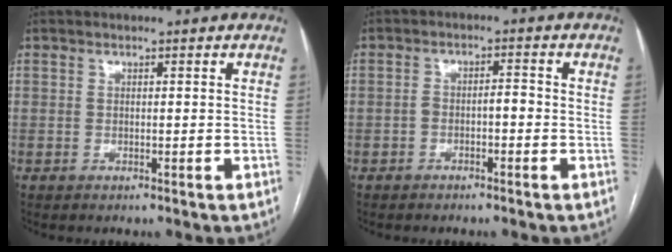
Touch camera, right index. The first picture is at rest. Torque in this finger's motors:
{"motor_torque": [0.33, -0.33, 0.04, 0.05]}